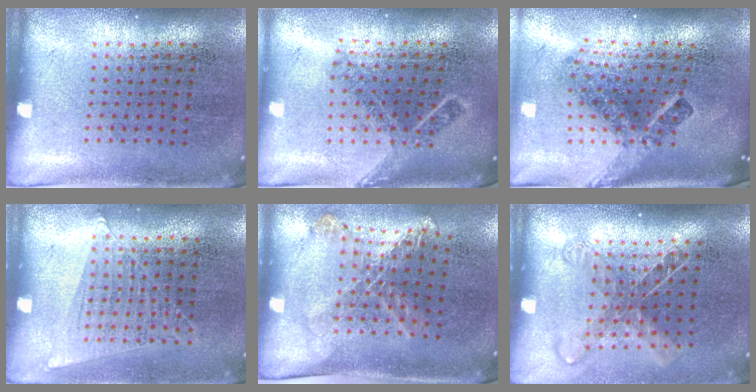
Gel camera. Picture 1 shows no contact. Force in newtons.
{"total": 1.8, "press": 1.3, "slide": 1.3}
{"total": 2.9, "press": 1.7, "slide": 2.3}
{"total": 1.0, "press": 1.0, "slide": 0.4}
{"total": 1.3, "press": 1.2, "slide": 0.4}
{"total": 1.5, "press": 1.2, "slide": 1.0}